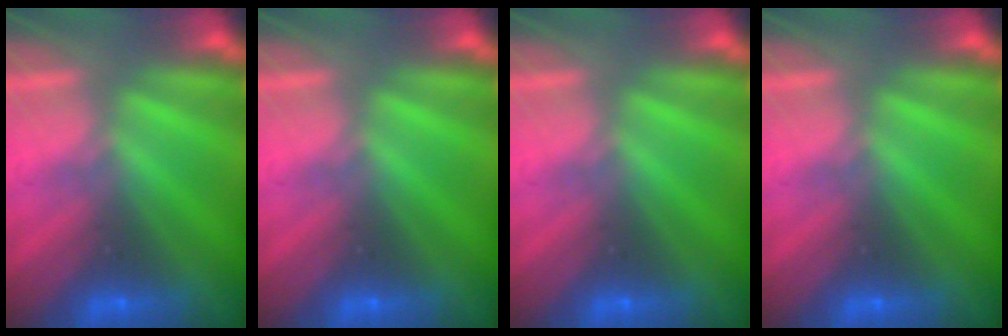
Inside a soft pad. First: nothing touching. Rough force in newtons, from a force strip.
{"total": 0.0}
{"total": 0.0}
{"total": 0.0}